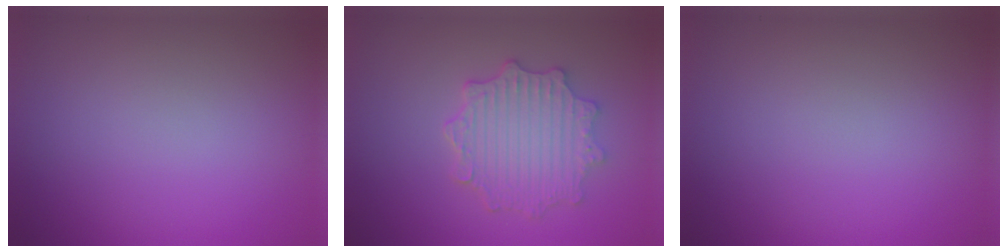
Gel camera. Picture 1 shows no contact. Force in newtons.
{"total": 4.7, "press": 3.9, "slide": 2.6}
{"total": 0.0}